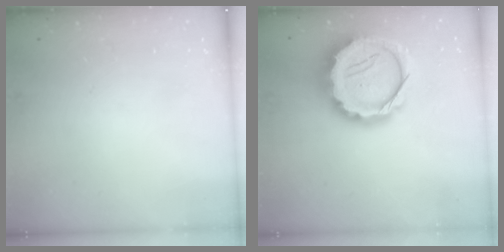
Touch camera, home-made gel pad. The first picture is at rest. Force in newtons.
{"total": 18.4, "press": 18.1, "slide": 3.6}